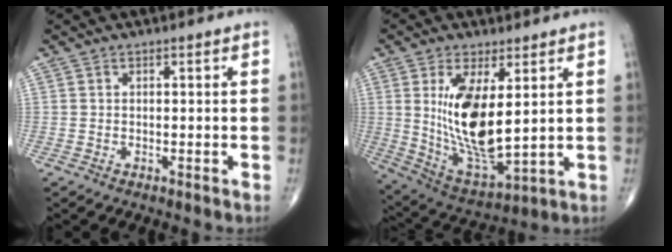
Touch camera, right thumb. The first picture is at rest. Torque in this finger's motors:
{"motor_torque": [2.19, 2.82, 1.91, 0.40, 0.20]}